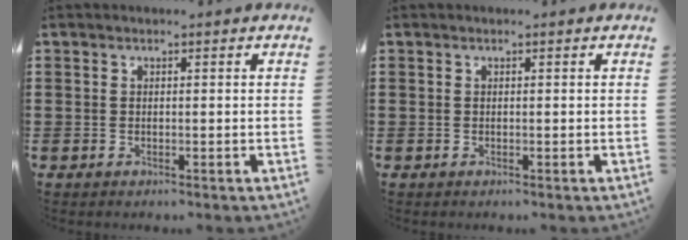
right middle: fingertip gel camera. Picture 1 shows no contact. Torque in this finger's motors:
{"motor_torque": [0.33, -0.30, 0.01, -0.01]}